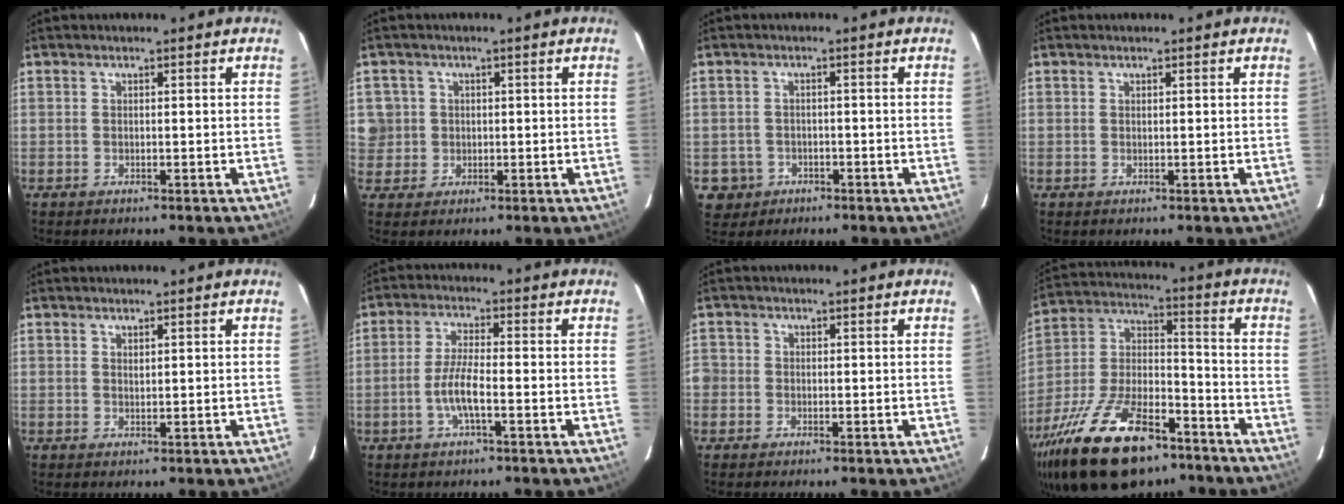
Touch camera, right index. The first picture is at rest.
{"total": 5.4, "force": [0.6, 5.3, 0.7], "torque": [-0.005, 0.021, 0.017]}
{"total": 4.7, "force": [-1.5, 4.4, 0.6], "torque": [-0.024, 0.013, -0.014]}
{"total": 0.0}
{"total": 0.7, "force": [0.5, 0.3, 0.3], "torque": [-0.004, 0.001, 0.010]}
{"total": 5.6, "force": [-2.1, 0.9, 5.1], "torque": [-0.106, -0.002, -0.042]}
{"total": 2.7, "force": [-1.1, 2.4, 0.5], "torque": [-0.013, 0.000, -0.024]}
{"total": 26.2, "force": [-16.8, 11.2, 16.7], "torque": [-0.329, -0.010, -0.275]}